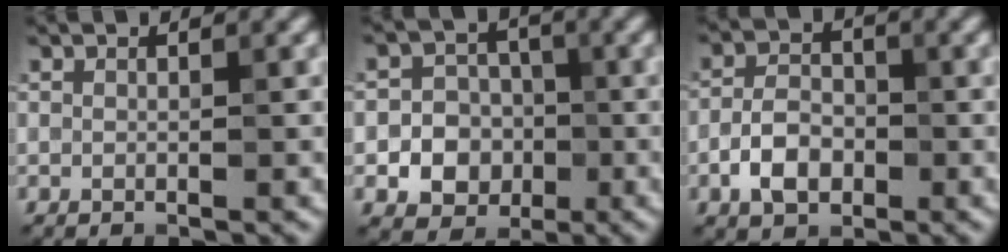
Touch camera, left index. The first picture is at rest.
{"total": 6.8, "force": [-1.8, 6.1, 2.4], "torque": [-0.027, 0.010, -0.054]}
{"total": 3.7, "force": [-1.5, 2.3, 2.5], "torque": [-0.048, 0.008, -0.030]}